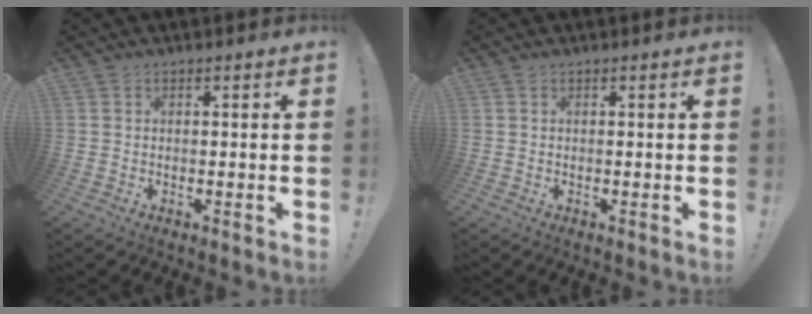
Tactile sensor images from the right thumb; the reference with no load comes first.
{"total": 0.0}